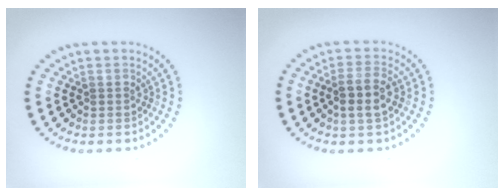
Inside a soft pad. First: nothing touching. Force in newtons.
{"total": 2.6, "press": 2.4, "slide": 1.1}